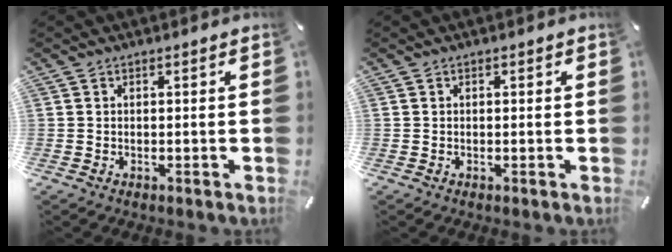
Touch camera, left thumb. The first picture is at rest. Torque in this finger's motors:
{"motor_torque": [-0.11, -0.31, -0.22, 0.18, -0.02]}